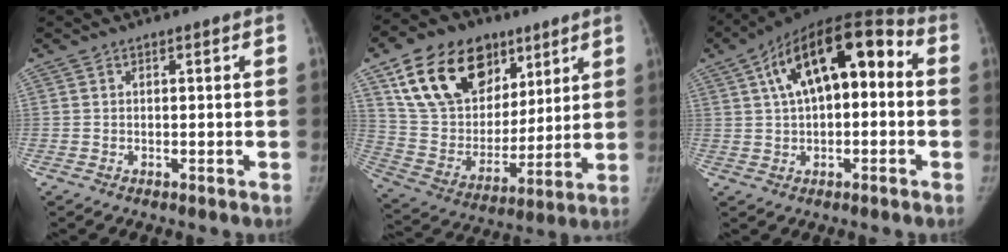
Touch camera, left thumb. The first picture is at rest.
{"total": 24.1, "force": [12.6, 16.1, 12.8], "torque": [-0.199, -0.018, 0.230]}
{"total": 18.6, "force": [3.5, 9.2, 15.7], "torque": [-0.228, 0.039, 0.043]}